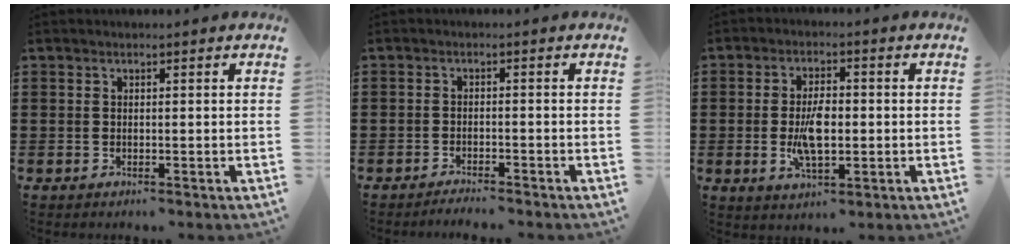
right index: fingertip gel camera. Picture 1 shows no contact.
{"total": 1.8, "force": [-1.8, -0.1, 0.1], "torque": [-0.005, 0.003, -0.036]}
{"total": 6.3, "force": [-0.6, 2.9, 5.6], "torque": [-0.113, -0.006, -0.018]}